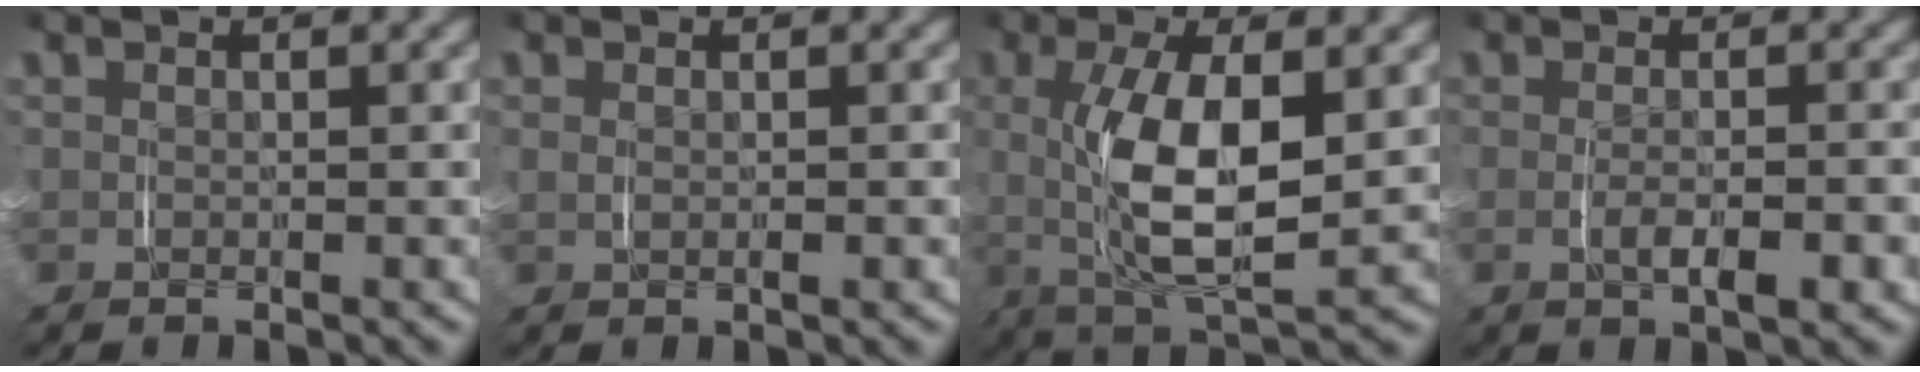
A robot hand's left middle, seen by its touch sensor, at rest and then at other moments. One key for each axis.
{"total": 0.5, "fx": 0.0, "fy": -0.2, "fz": 0.5, "tx": -0.009, "ty": -0.002, "tz": 0.002}
{"total": 7.7, "fx": 0.4, "fy": 2.6, "fz": 7.2, "tx": -0.136, "ty": -0.008, "tz": 0.013}
{"total": 2.1, "fx": -1.0, "fy": 0.0, "fz": 1.9, "tx": -0.028, "ty": -0.002, "tz": -0.014}